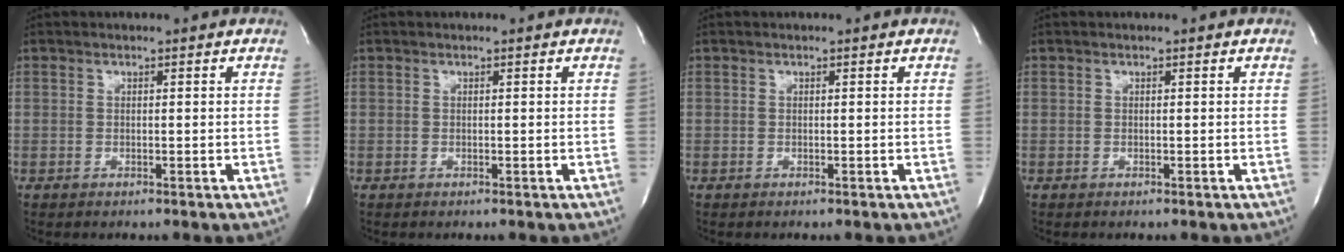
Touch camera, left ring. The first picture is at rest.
{"total": 0.0}
{"total": 0.0}
{"total": 0.0}